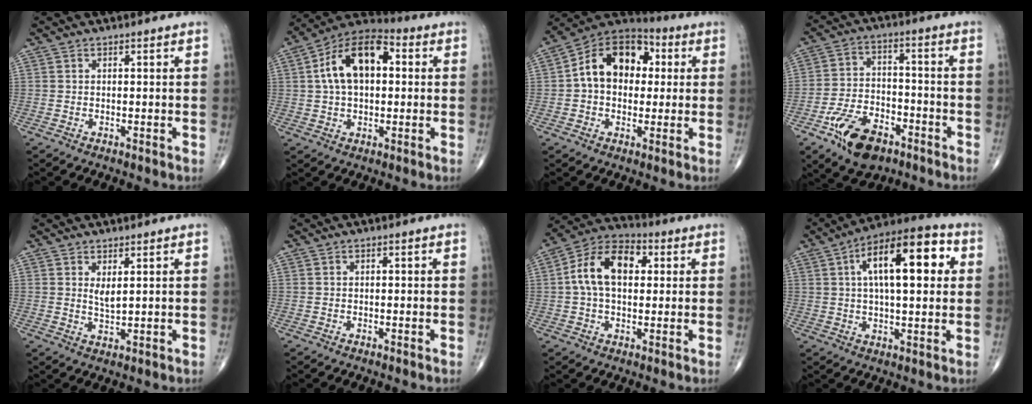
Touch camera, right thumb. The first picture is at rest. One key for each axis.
{"total": 14.4, "fx": 2.5, "fy": 8.4, "fz": 11.5, "tx": -0.191, "ty": 0.031, "tz": 0.034}
{"total": 14.8, "fx": 1.8, "fy": 10.6, "fz": 10.2, "tx": -0.132, "ty": 0.032, "tz": 0.017}
{"total": 12.6, "fx": -7.1, "fy": 7.1, "fz": 7.6, "tx": -0.117, "ty": 0.037, "tz": -0.122}
{"total": 2.6, "fx": 1.1, "fy": 0.8, "fz": 2.2, "tx": -0.041, "ty": -0.015, "tz": 0.024}
{"total": 0.0}
{"total": 12.7, "fx": 2.1, "fy": 7.9, "fz": 9.8, "tx": -0.167, "ty": 0.028, "tz": 0.026}
{"total": 17.9, "fx": 4.5, "fy": 7.3, "fz": 15.8, "tx": -0.219, "ty": 0.017, "tz": 0.060}